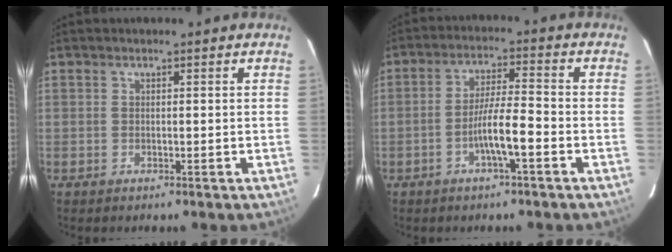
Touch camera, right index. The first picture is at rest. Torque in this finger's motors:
{"motor_torque": [0.89, -0.68, 0.66, 0.16]}